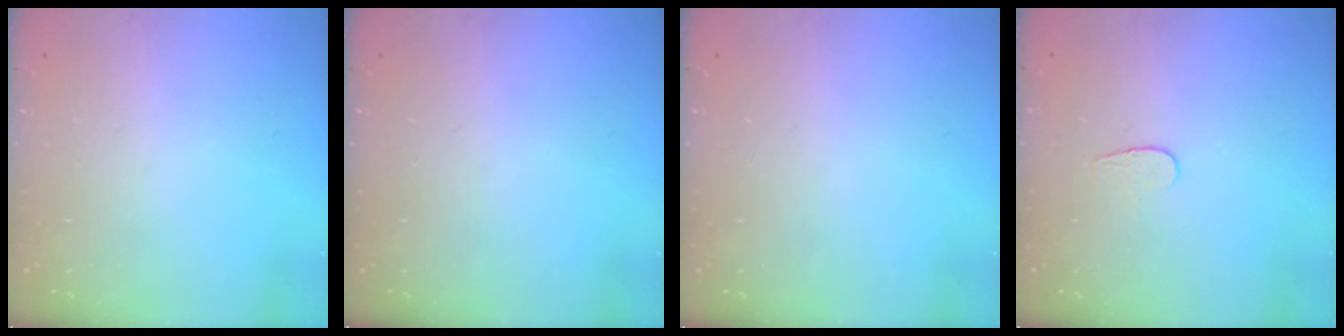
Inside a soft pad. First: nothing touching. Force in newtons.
{"total": 0.0}
{"total": 0.0}
{"total": 3.7, "press": 3.7, "slide": 0.3}